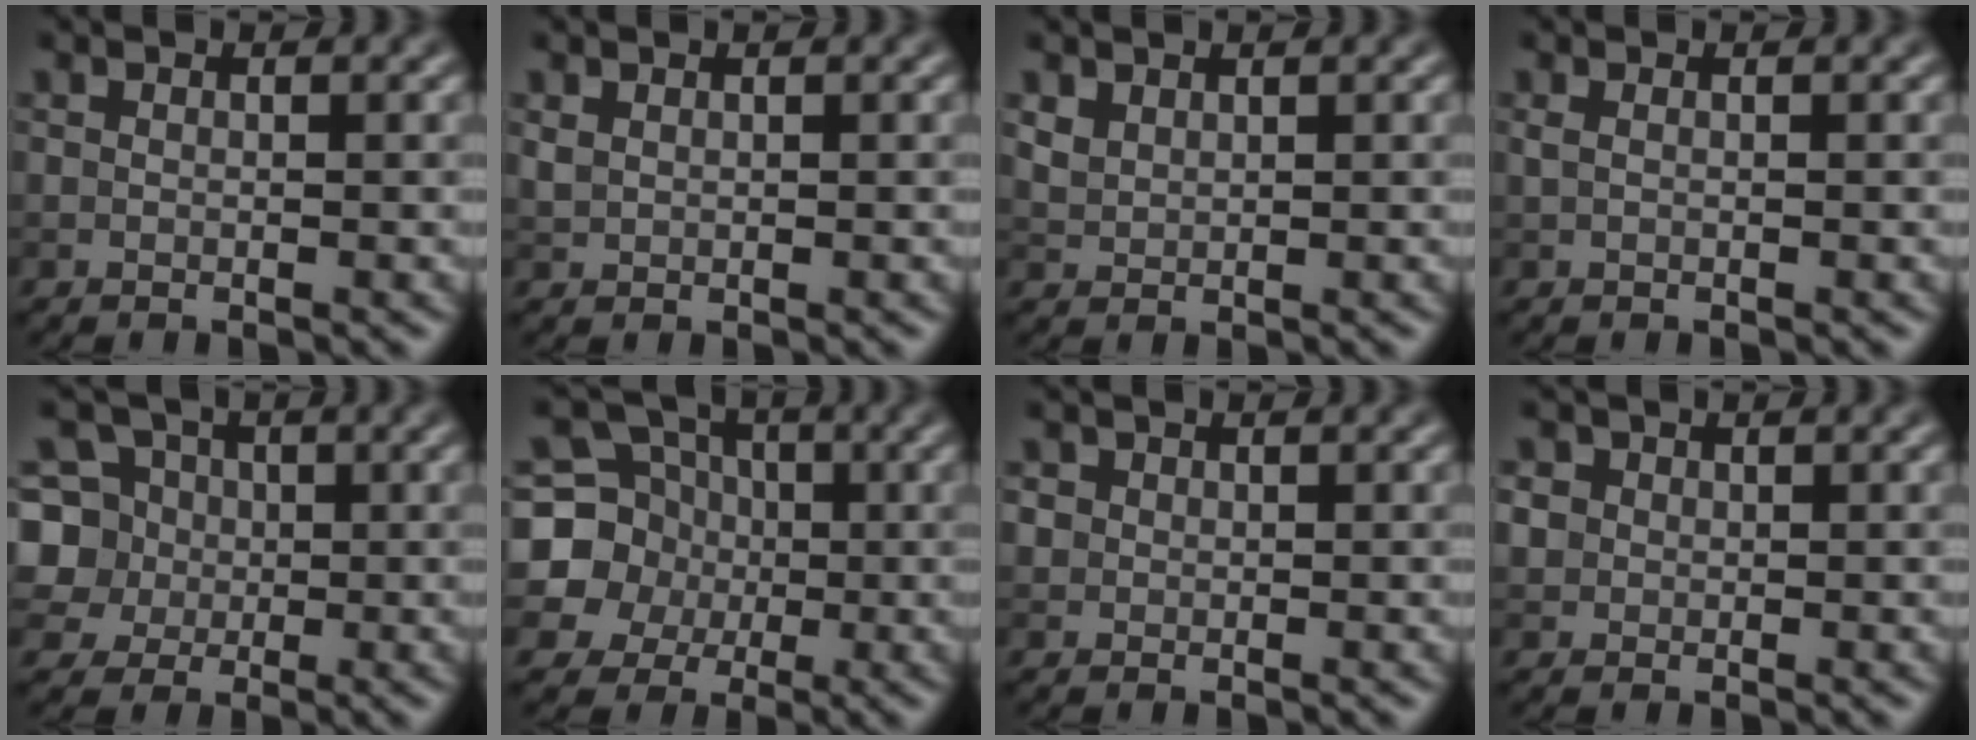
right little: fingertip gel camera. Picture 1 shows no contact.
{"total": 0.8, "force": [0.5, 0.5, 0.4], "torque": [-0.012, -0.001, 0.015]}
{"total": 1.4, "force": [1.1, 0.7, 0.5], "torque": [-0.015, 0.000, 0.026]}
{"total": 0.5, "force": [0.2, 0.2, 0.5], "torque": [-0.010, 0.002, 0.003]}
{"total": 8.4, "force": [1.6, 7.6, 3.1], "torque": [-0.070, 0.037, 0.015]}
{"total": 7.0, "force": [-0.1, 6.6, 2.2], "torque": [-0.047, 0.013, -0.029]}
{"total": 1.1, "force": [0.3, 1.0, 0.2], "torque": [0.002, -0.003, 0.005]}
{"total": 2.5, "force": [0.8, 2.2, 0.8], "torque": [-0.013, 0.011, 0.012]}